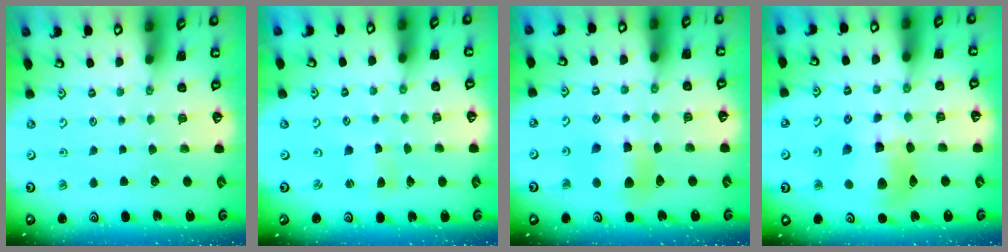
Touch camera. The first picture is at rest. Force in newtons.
{"total": 0.6, "press": 0.6, "slide": 0.2}
{"total": 8.3, "press": 8.2, "slide": 1.1}
{"total": 15.2, "press": 15.0, "slide": 2.4}